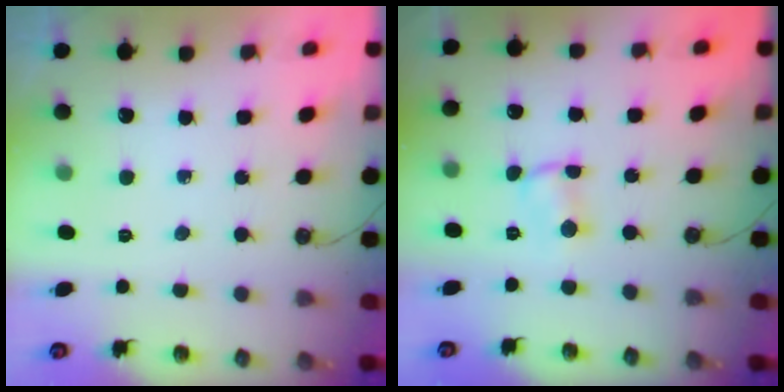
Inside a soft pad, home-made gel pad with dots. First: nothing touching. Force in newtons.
{"total": 1.5, "press": 1.5, "slide": 0.2}